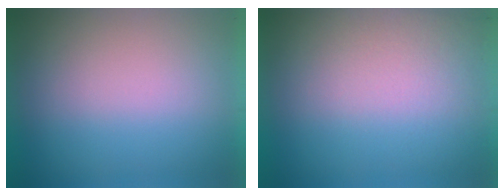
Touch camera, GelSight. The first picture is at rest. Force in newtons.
{"total": 2.1}